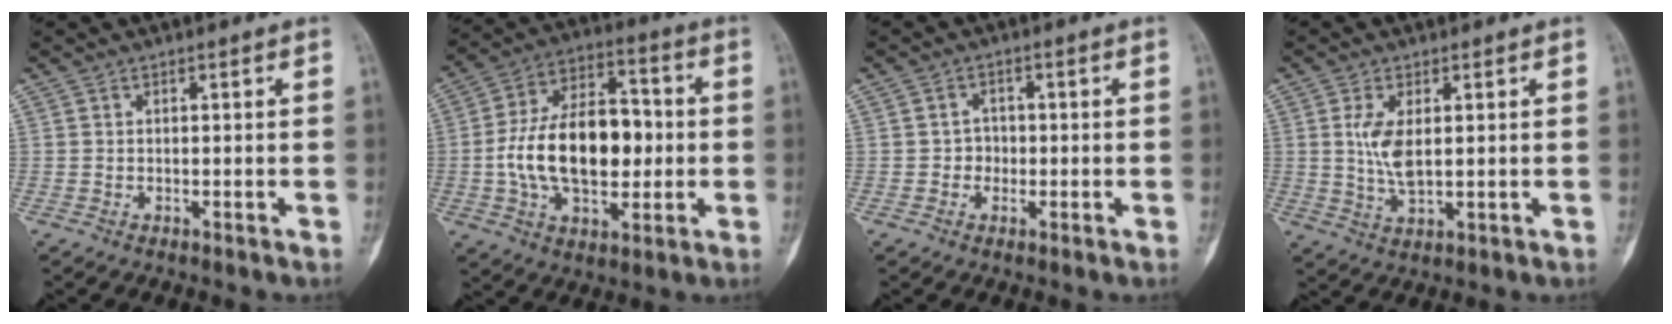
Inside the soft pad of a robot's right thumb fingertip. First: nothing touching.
{"total": 19.9, "force": [-1.0, 11.8, 16.0], "torque": [-0.258, 0.031, -0.016]}
{"total": 2.5, "force": [-0.5, 2.3, 0.8], "torque": [0.009, 0.010, -0.014]}
{"total": 5.9, "force": [1.0, 2.5, 5.3], "torque": [-0.108, -0.011, 0.024]}